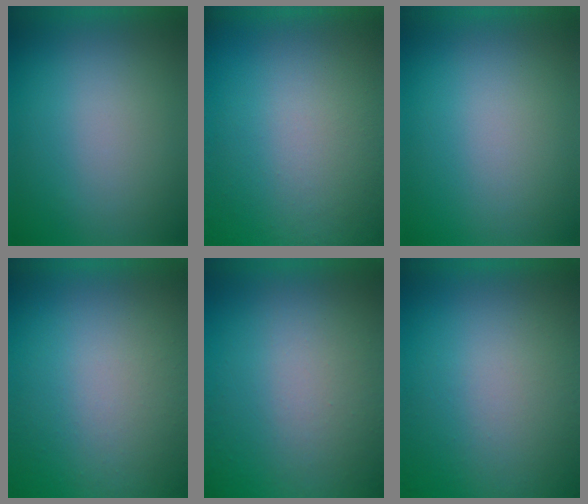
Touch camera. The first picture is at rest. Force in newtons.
{"total": 5.0}
{"total": 0.0}
{"total": 9.4}
{"total": 8.4}
{"total": 1.2}